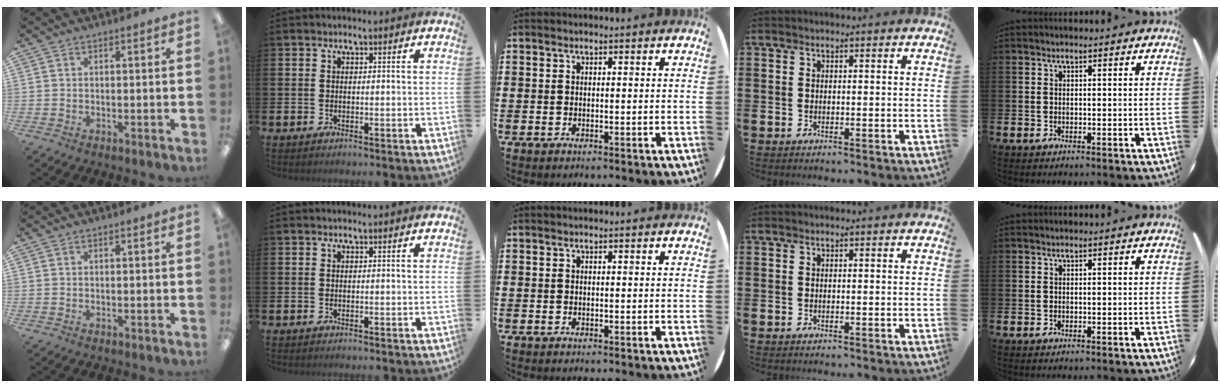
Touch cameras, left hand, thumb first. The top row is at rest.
{}